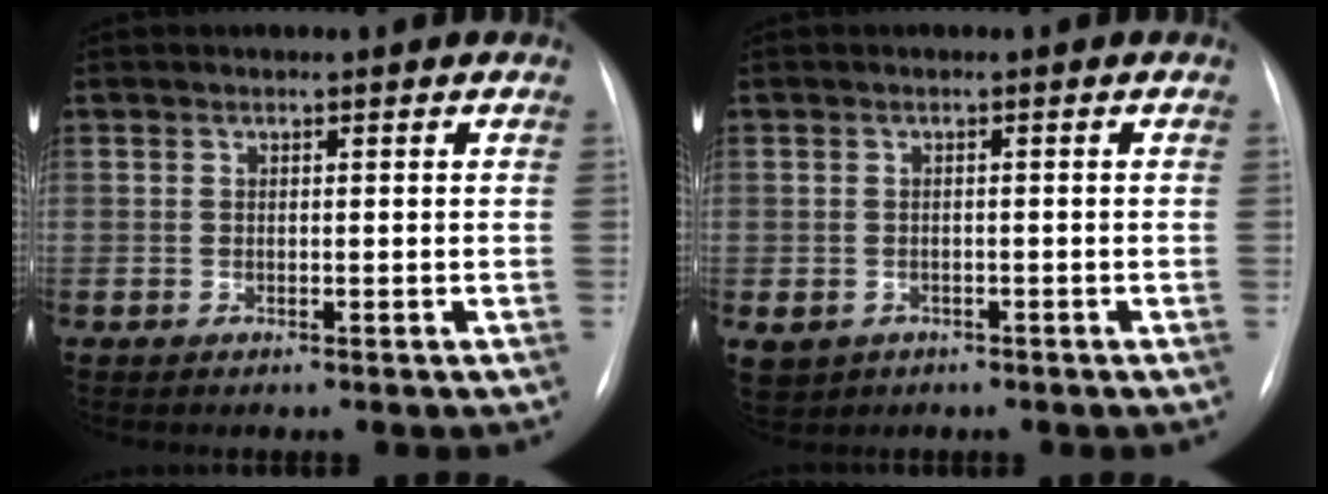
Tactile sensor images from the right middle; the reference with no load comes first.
{"total": 5.0, "force": [-2.5, 4.2, 1.3], "torque": [-0.028, 0.002, -0.032]}